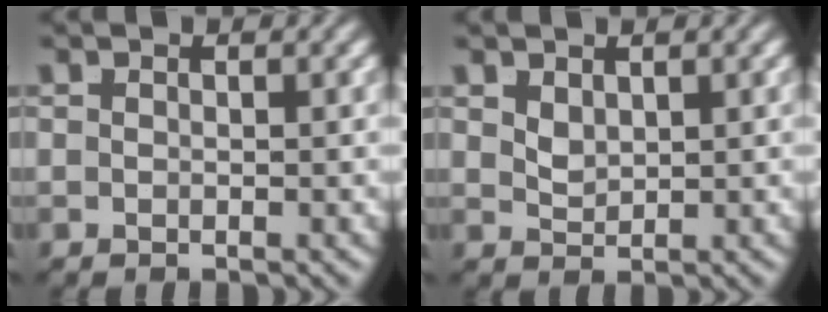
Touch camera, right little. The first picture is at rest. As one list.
[{"total": 1.2, "force": [1.0, 0.2, 0.7], "torque": [-0.014, -0.012, 0.034]}]